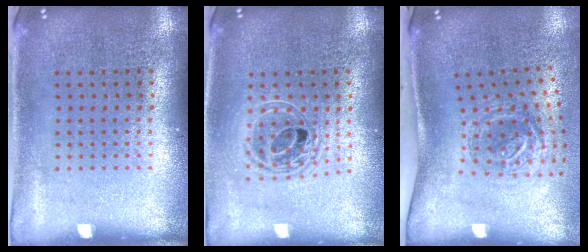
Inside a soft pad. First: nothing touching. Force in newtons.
{"total": 1.6, "press": 1.4, "slide": 0.8}
{"total": 1.9, "press": 1.2, "slide": 1.4}